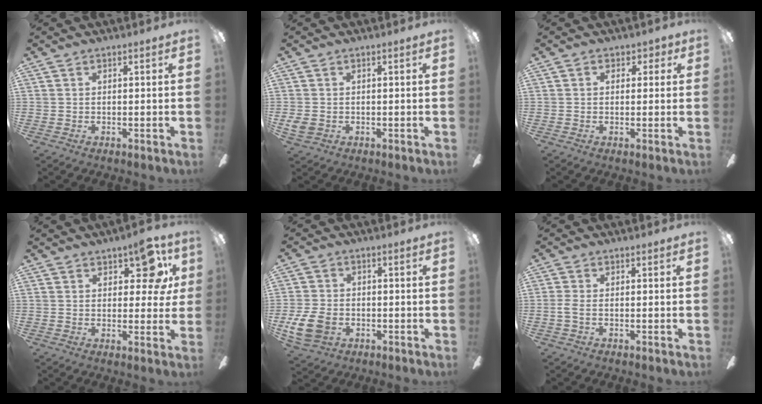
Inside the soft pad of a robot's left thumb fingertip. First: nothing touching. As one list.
[{"total": 2.4, "force": [-0.8, 1.7, 1.4], "torque": [-0.030, 0.002, -0.015]}, {"total": 1.8, "force": [0.1, 1.5, 1.0], "torque": [-0.003, 0.002, -0.002]}, {"total": 9.5, "force": [4.6, 5.1, 6.6], "torque": [-0.068, -0.013, 0.077]}, {"total": 8.5, "force": [-2.7, 6.1, 5.3], "torque": [-0.113, 0.005, -0.048]}, {"total": 2.0, "force": [-0.5, 0.6, 1.8], "torque": [-0.033, 0.004, -0.010]}]